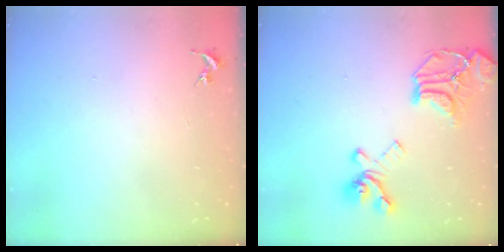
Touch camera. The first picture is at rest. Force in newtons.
{"total": 19.3, "press": 19.2, "slide": 1.9}